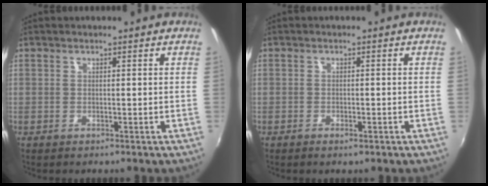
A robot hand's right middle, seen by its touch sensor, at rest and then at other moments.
{"total": 1.4, "force": [-0.9, 0.5, 1.0], "torque": [-0.018, 0.000, -0.015]}